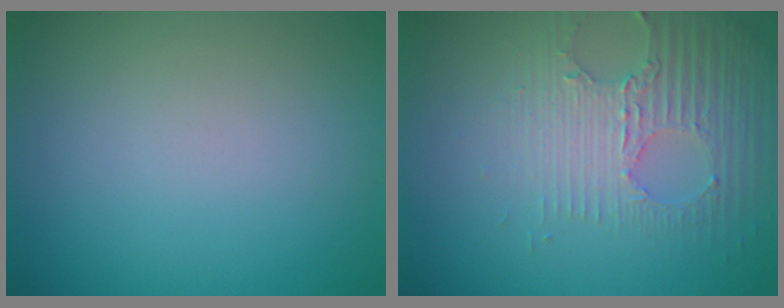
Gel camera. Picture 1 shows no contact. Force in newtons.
{"total": 3.5, "press": 3.4, "slide": 1.1}